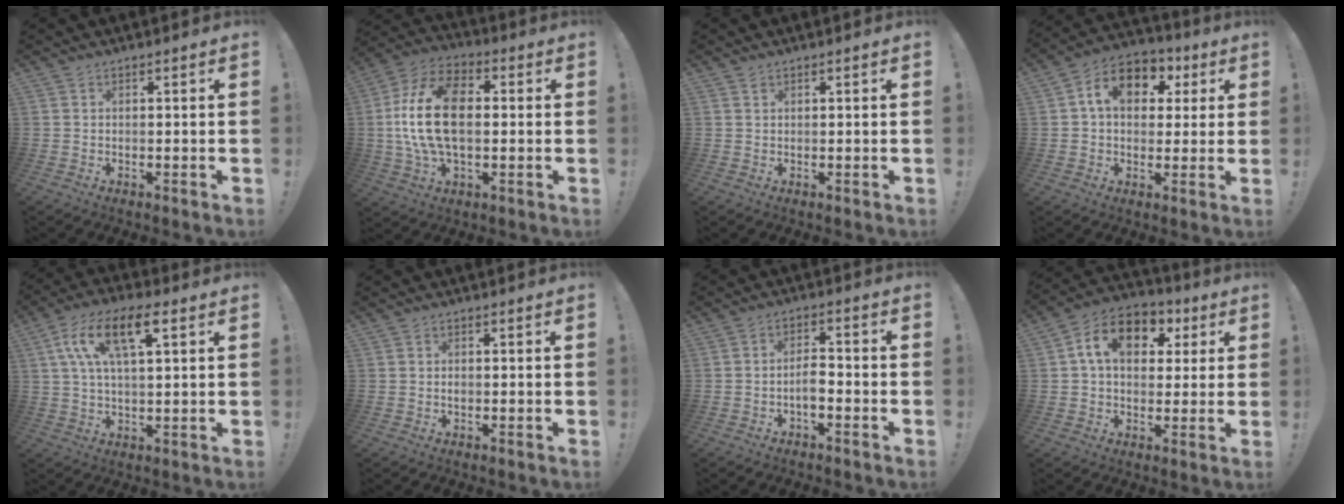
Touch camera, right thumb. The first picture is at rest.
{"total": 19.1, "force": [0.6, 11.5, 15.2], "torque": [-0.286, 0.006, 0.009]}
{"total": 0.7, "force": [0.6, 0.3, 0.1], "torque": [0.003, -0.003, 0.012]}
{"total": 12.2, "force": [3.5, 8.9, 7.6], "torque": [-0.112, 0.000, 0.066]}
{"total": 13.5, "force": [5.4, 5.4, 11.2], "torque": [-0.206, 0.001, 0.094]}
{"total": 0.7, "force": [-0.2, 0.5, 0.5], "torque": [-0.001, 0.000, -0.006]}
{"total": 4.9, "force": [-2.1, 2.3, 3.9], "torque": [-0.071, 0.005, -0.039]}
{"total": 13.8, "force": [4.4, 9.5, 9.0], "torque": [-0.137, -0.002, 0.081]}